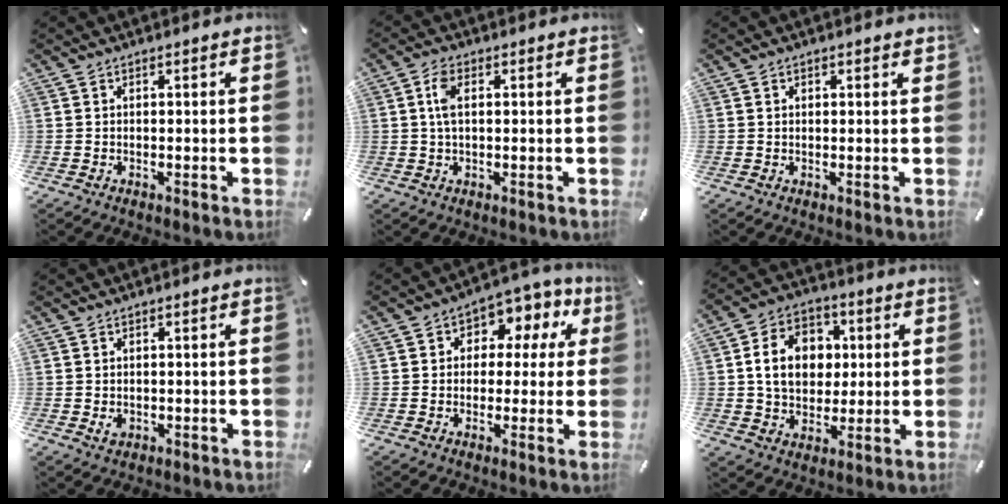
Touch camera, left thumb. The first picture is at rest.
{"total": 4.6, "force": [0.9, 2.3, 3.8], "torque": [-0.095, 0.004, 0.010]}
{"total": 0.7, "force": [0.5, 0.4, 0.2], "torque": [-0.004, 0.003, 0.009]}
{"total": 1.3, "force": [0.0, 1.2, 0.6], "torque": [-0.005, 0.001, -0.003]}
{"total": 7.9, "force": [2.0, 6.4, 4.2], "torque": [-0.055, -0.005, 0.032]}
{"total": 12.5, "force": [1.8, 10.2, 7.0], "torque": [-0.125, 0.014, 0.033]}